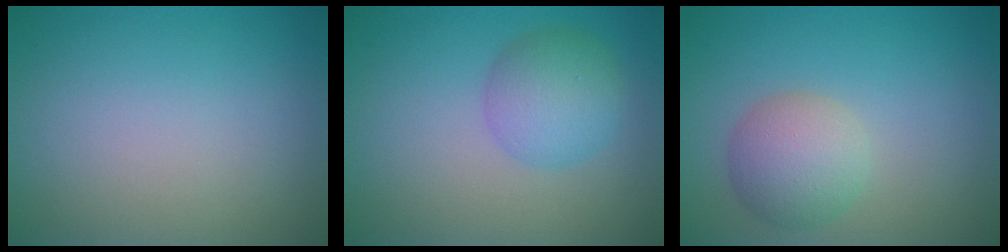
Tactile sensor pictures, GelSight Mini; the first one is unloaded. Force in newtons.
{"total": 3.9, "press": 3.9, "slide": 0.1}
{"total": 3.9, "press": 3.9, "slide": 0.1}